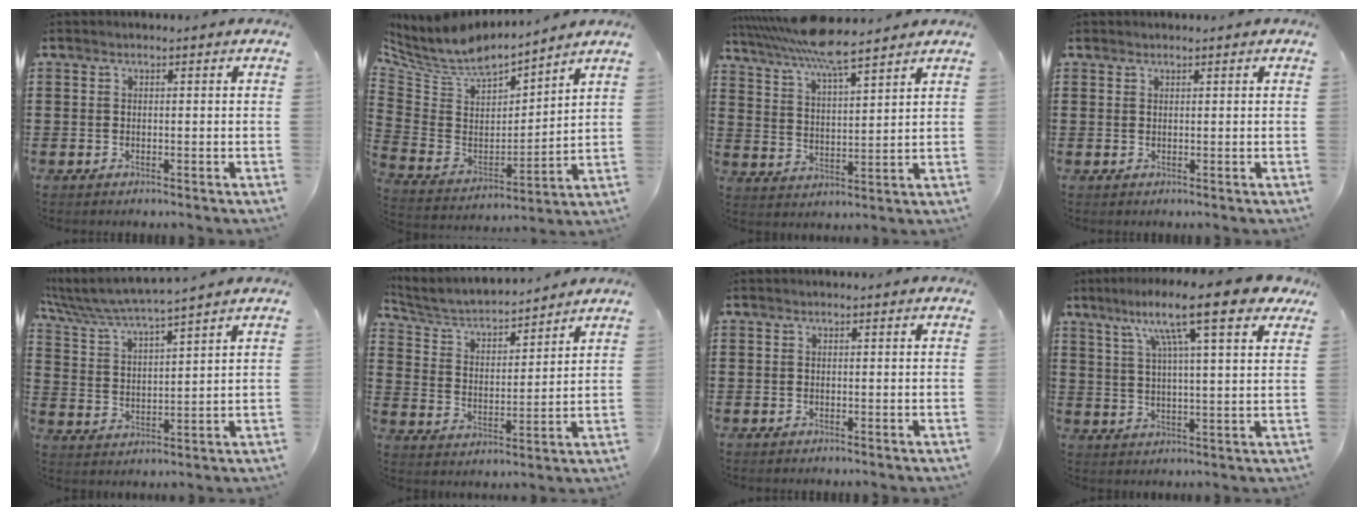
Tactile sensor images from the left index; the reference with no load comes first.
{"total": 6.6, "force": [5.8, 2.0, 2.3], "torque": [-0.079, -0.045, 0.095]}
{"total": 7.2, "force": [6.4, 0.2, 3.3], "torque": [-0.084, -0.031, 0.112]}
{"total": 0.6, "force": [0.6, 0.1, 0.1], "torque": [-0.003, 0.001, 0.012]}
{"total": 4.9, "force": [4.6, -0.4, 1.7], "torque": [-0.056, -0.032, 0.074]}
{"total": 4.7, "force": [4.4, 0.9, 1.4], "torque": [-0.049, -0.029, 0.070]}
{"total": 0.0}
{"total": 14.4, "force": [9.3, 1.9, 10.8], "torque": [-0.209, -0.017, 0.147]}